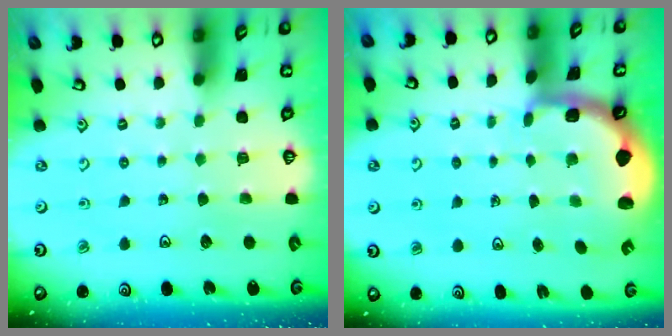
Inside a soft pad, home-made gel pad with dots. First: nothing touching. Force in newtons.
{"total": 2.3, "press": 2.0, "slide": 1.0}